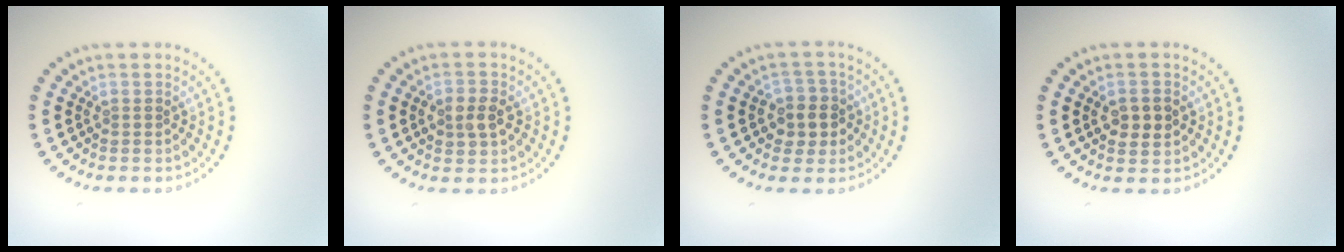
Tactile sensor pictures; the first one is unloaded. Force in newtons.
{"total": 2.4, "press": 2.4, "slide": 0.2}
{"total": 2.8, "press": 2.7, "slide": 0.8}
{"total": 2.4, "press": 2.4, "slide": 0.2}